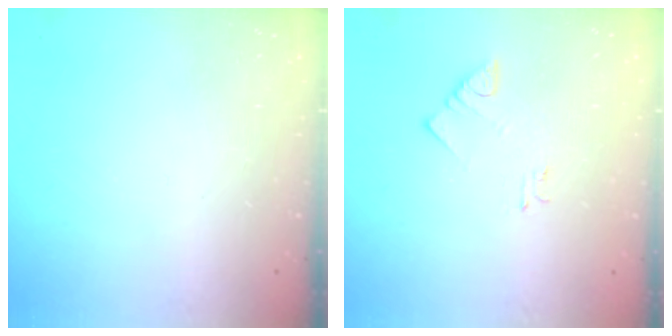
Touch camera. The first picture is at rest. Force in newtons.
{"total": 2.6, "press": 2.6, "slide": 0.3}